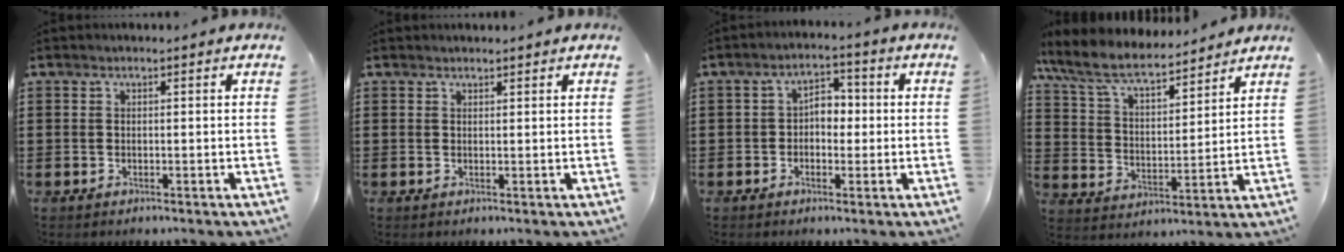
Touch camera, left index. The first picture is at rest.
{"total": 0.8, "force": [0.7, 0.2, -0.2], "torque": [0.003, 0.000, 0.015]}
{"total": 3.4, "force": [-0.6, 2.4, 2.3], "torque": [-0.042, 0.009, -0.019]}
{"total": 8.1, "force": [7.1, 2.0, 3.3], "torque": [-0.095, -0.037, 0.123]}